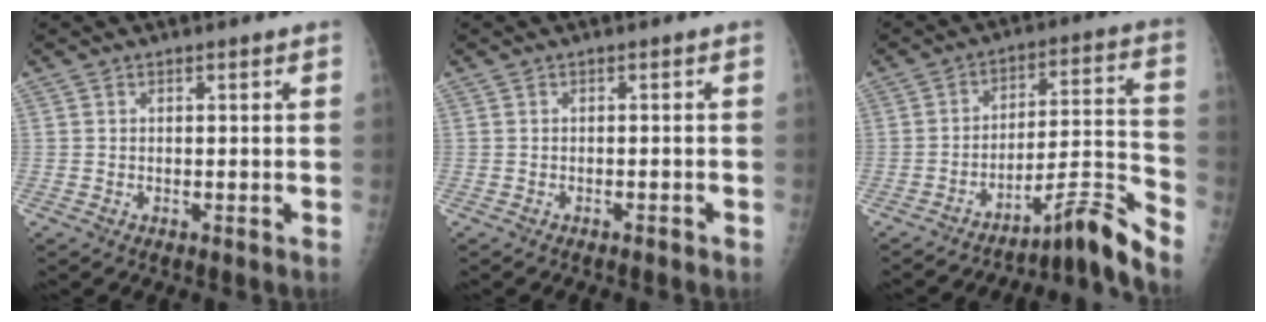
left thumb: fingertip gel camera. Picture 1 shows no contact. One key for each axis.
{"total": 1.2, "fx": -0.9, "fy": 0.3, "fz": 0.7, "tx": -0.016, "ty": 0.004, "tz": -0.006}
{"total": 11.7, "fx": -10.3, "fy": -0.6, "fz": 5.5, "tx": -0.067, "ty": 0.112, "tz": -0.159}